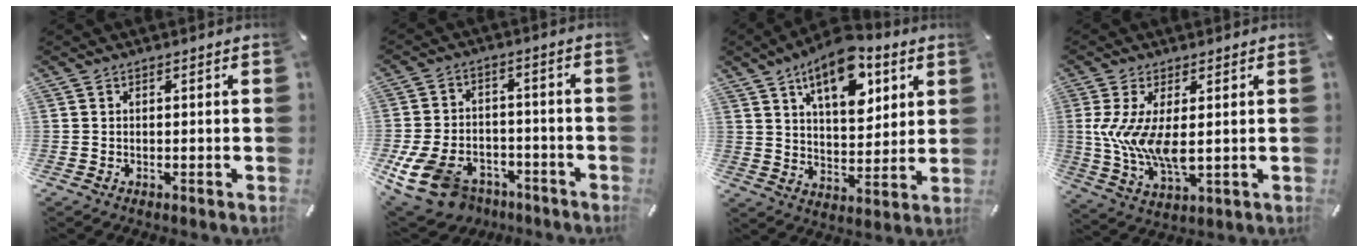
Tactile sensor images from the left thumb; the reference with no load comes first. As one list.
[{"total": 13.0, "force": [-7.5, 8.2, 6.7], "torque": [-0.141, 0.047, -0.132]}, {"total": 14.3, "force": [8.1, 7.6, 9.0], "torque": [-0.130, -0.032, 0.139]}, {"total": 10.3, "force": [0.9, 4.3, 9.4], "torque": [-0.210, -0.015, 0.018]}]